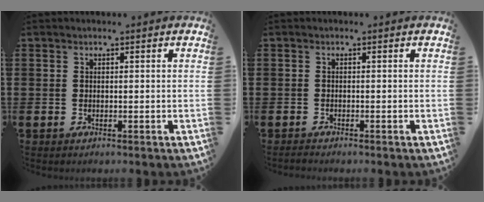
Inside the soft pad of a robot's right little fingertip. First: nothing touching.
{"total": 0.5, "force": [-0.5, 0.0, 0.1], "torque": [-0.003, -0.001, -0.011]}